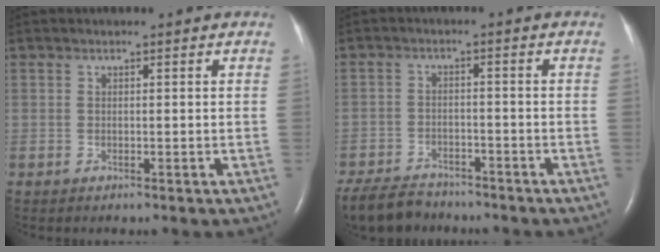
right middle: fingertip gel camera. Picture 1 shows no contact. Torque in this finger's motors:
{"motor_torque": [0.66, -0.69, 0.02, 0.01]}